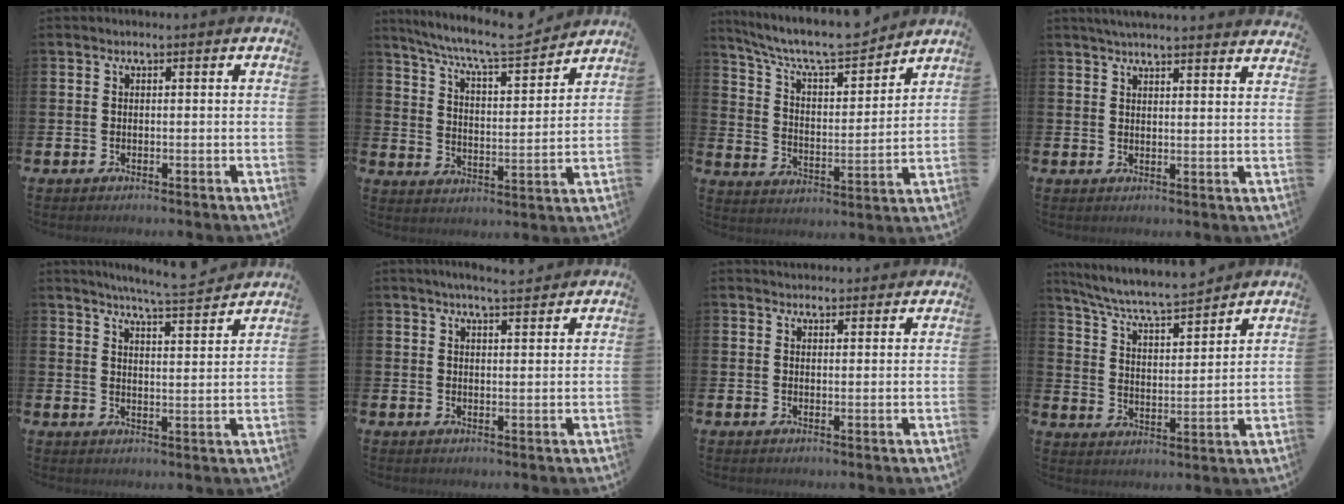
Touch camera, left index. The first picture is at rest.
{"total": 8.8, "force": [8.1, 0.9, 3.3], "torque": [-0.088, -0.051, 0.140]}
{"total": 9.1, "force": [8.4, 1.8, 3.0], "torque": [-0.091, -0.060, 0.146]}
{"total": 4.1, "force": [4.0, -0.4, 0.6], "torque": [-0.020, -0.019, 0.072]}
{"total": 6.3, "force": [6.1, -0.6, 1.4], "torque": [-0.034, -0.042, 0.106]}
{"total": 4.1, "force": [3.9, 0.0, 1.2], "torque": [-0.030, -0.013, 0.070]}
{"total": 2.4, "force": [2.3, 0.6, -0.1], "torque": [0.005, -0.010, 0.042]}
{"total": 7.1, "force": [6.8, 0.2, 1.9], "torque": [-0.070, -0.051, 0.118]}